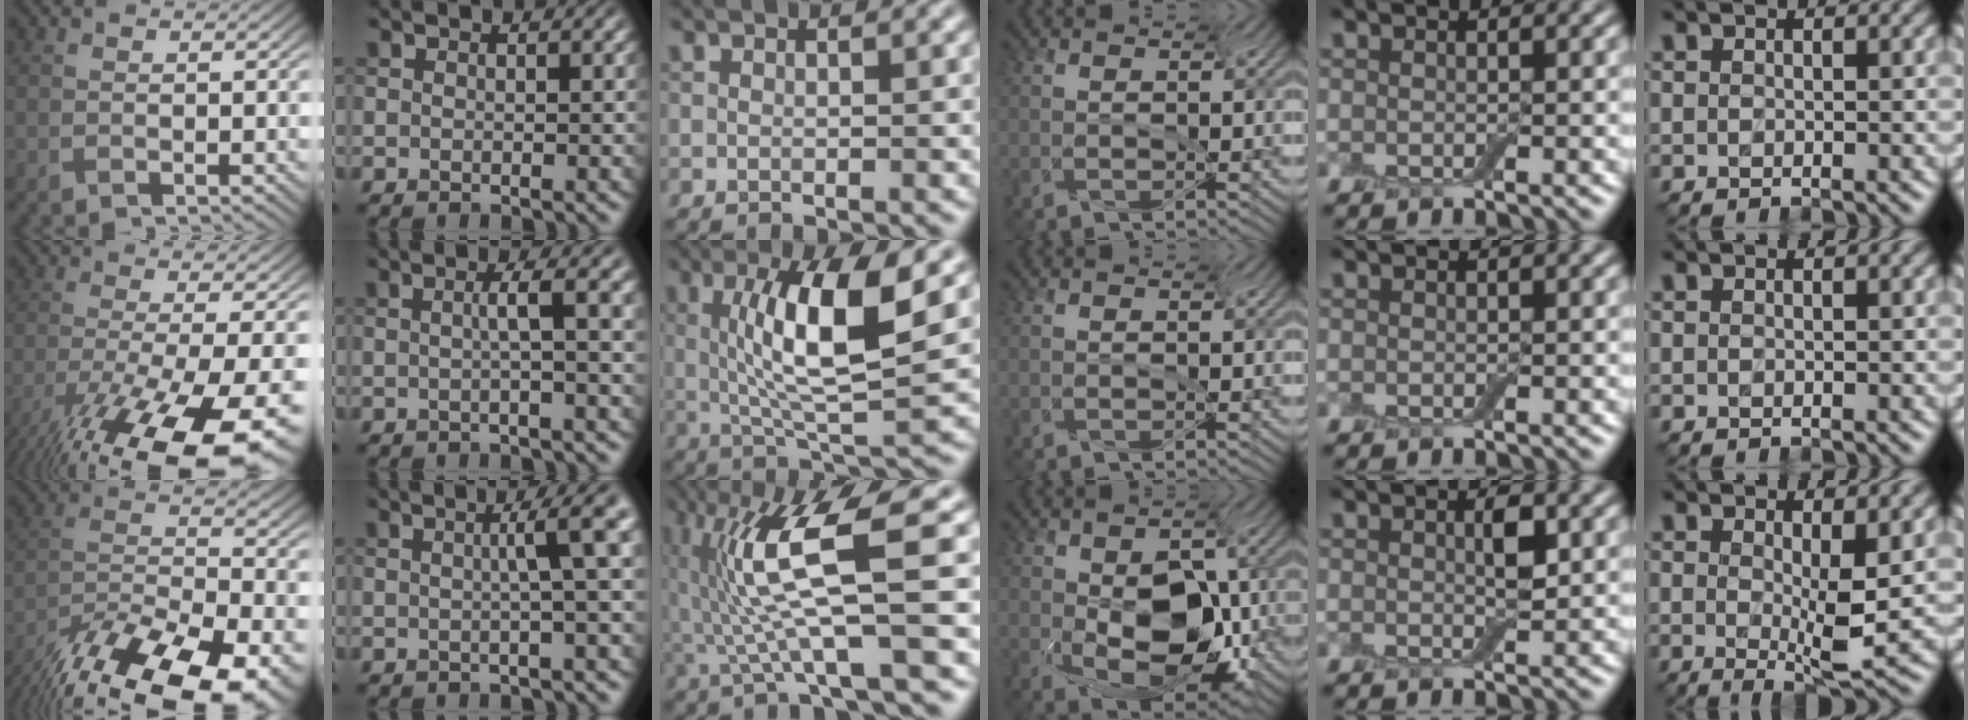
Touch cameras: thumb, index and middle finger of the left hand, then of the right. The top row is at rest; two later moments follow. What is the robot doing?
{"motion": "screw", "object": "jar lid"}